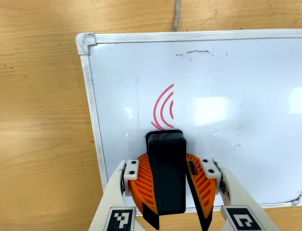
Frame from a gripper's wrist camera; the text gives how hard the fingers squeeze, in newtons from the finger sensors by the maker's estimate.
{"total": 10.7, "left": 10.7, "right": 10.8}